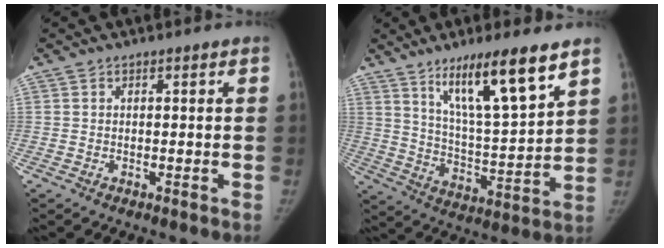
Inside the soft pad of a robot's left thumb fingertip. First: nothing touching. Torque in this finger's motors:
{"motor_torque": [0.23, 0.22, 1.48, -1.29, 0.11]}